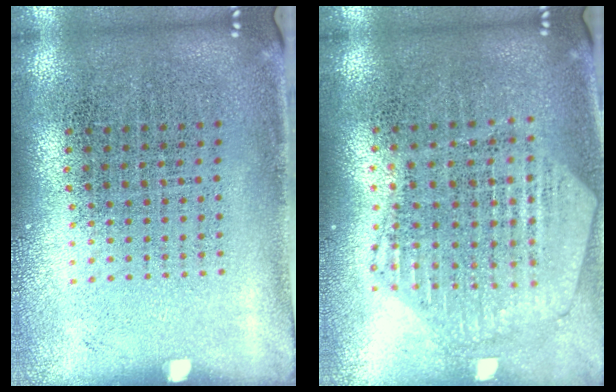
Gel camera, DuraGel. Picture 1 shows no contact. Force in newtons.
{"total": 1.2, "press": 1.1, "slide": 0.2}